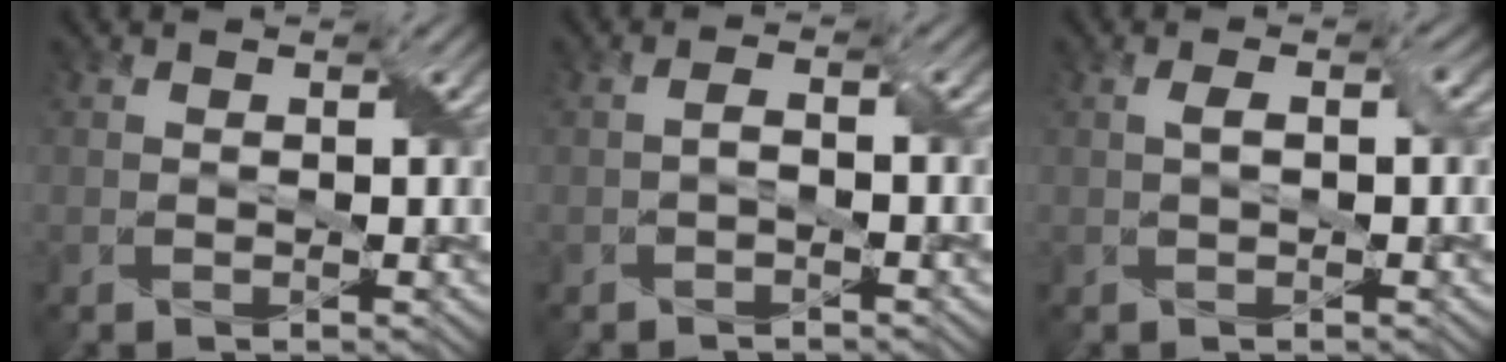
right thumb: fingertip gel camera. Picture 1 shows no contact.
{"total": 1.2, "force": [-0.6, 0.4, 1.0], "torque": [-0.023, 0.003, -0.012]}
{"total": 1.5, "force": [0.2, 0.4, 1.4], "torque": [-0.030, 0.006, 0.003]}